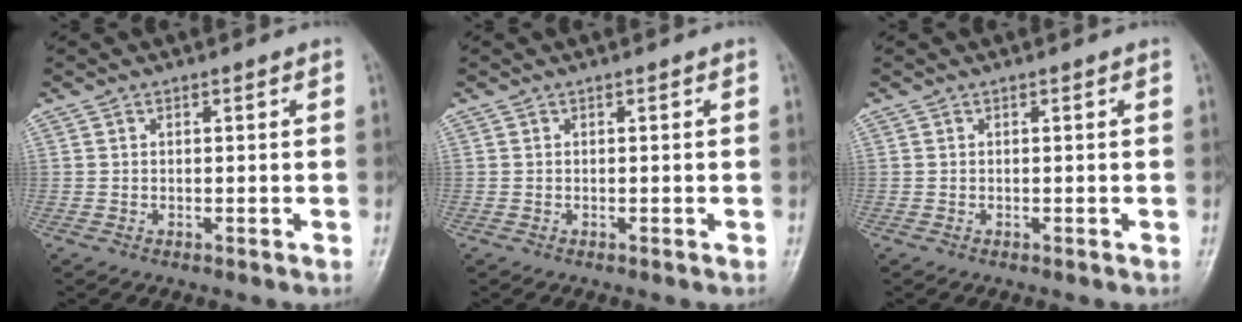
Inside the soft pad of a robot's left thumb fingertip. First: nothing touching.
{"total": 0.0}
{"total": 0.0}